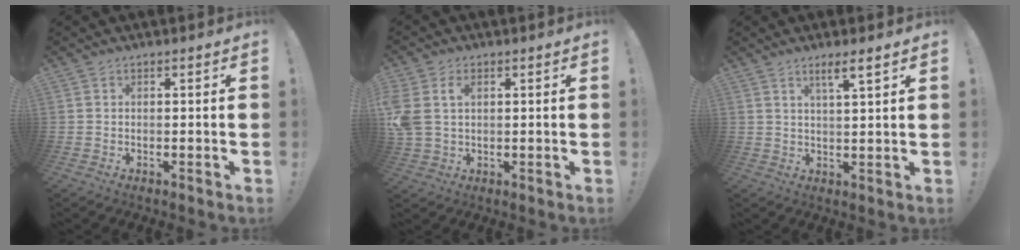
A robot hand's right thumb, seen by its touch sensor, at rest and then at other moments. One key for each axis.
{"total": 6.3, "fx": 2.1, "fy": 4.5, "fz": 3.9, "tx": -0.079, "ty": -0.004, "tz": 0.038}
{"total": 4.6, "fx": 3.0, "fy": 0.0, "fz": 3.5, "tx": -0.053, "ty": -0.015, "tz": 0.045}